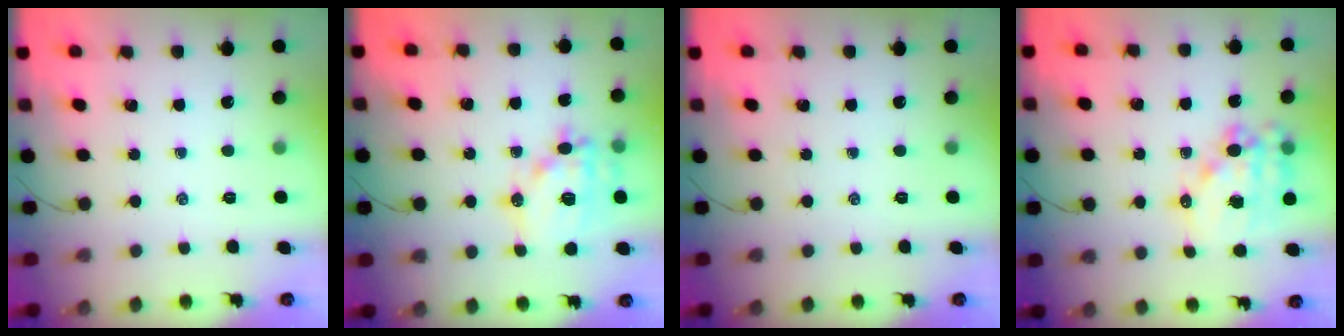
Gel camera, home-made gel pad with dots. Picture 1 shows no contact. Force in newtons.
{"total": 15.9, "press": 15.6, "slide": 3.0}
{"total": 0.0}
{"total": 15.1, "press": 14.7, "slide": 3.6}